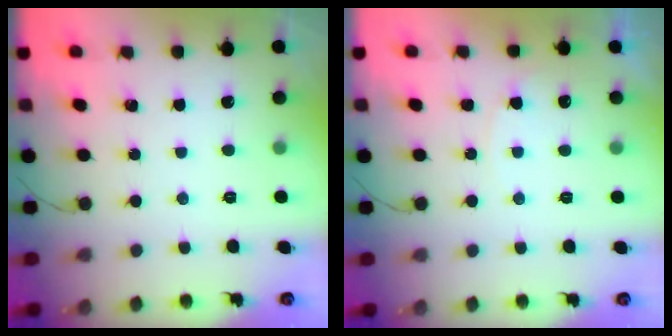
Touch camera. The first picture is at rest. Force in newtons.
{"total": 5.2, "press": 5.2, "slide": 0.4}